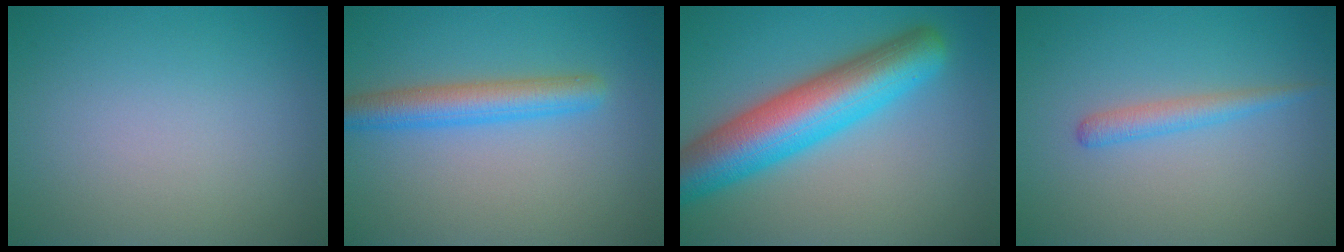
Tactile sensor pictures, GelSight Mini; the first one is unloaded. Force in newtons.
{"total": 3.9, "press": 3.9, "slide": 0.0}
{"total": 9.4, "press": 9.4, "slide": 0.3}
{"total": 1.8, "press": 1.8, "slide": 0.1}